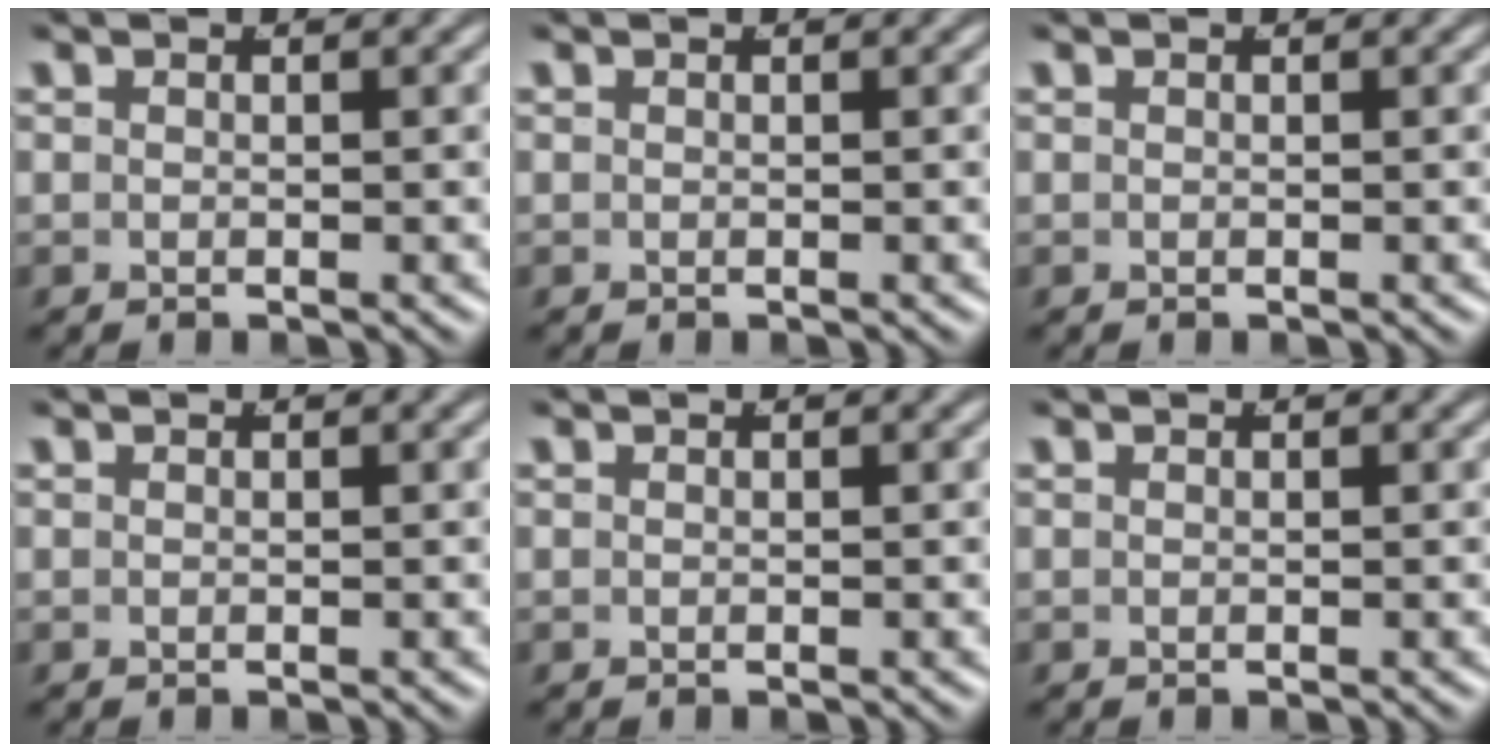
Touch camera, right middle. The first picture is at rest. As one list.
[{"total": 0.0}, {"total": 0.0}, {"total": 0.0}, {"total": 0.0}, {"total": 0.0}]